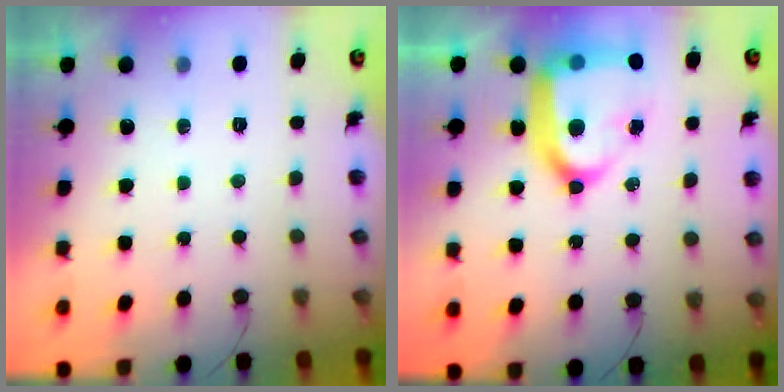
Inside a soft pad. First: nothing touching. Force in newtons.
{"total": 21.3, "press": 21.2, "slide": 2.1}